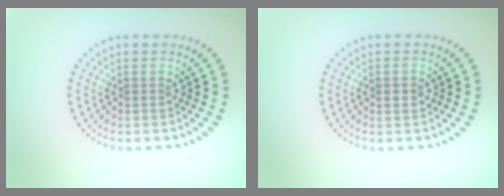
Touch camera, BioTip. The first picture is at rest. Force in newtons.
{"total": 1.2, "press": 1.2, "slide": 0.2}